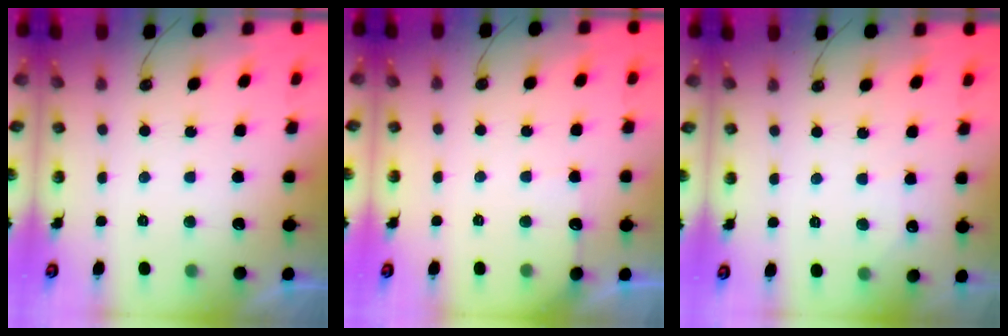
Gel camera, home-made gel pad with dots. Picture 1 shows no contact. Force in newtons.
{"total": 5.7, "press": 5.7, "slide": 0.7}
{"total": 2.8, "press": 2.8, "slide": 0.4}